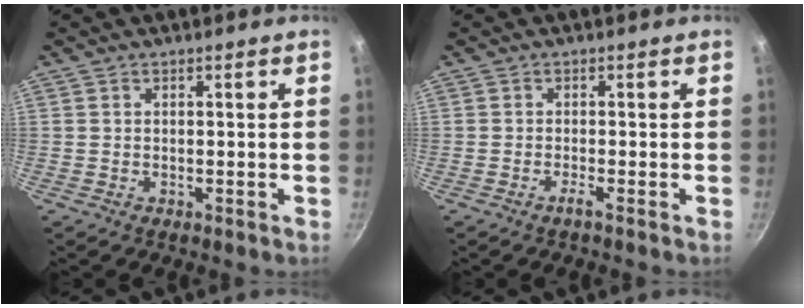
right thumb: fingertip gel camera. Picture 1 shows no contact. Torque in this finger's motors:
{"motor_torque": [0.16, 0.02, 0.32, -0.37, -0.06]}